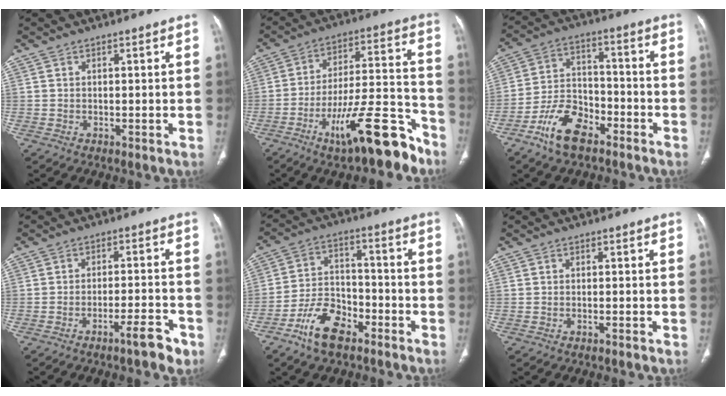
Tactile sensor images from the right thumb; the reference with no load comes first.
{"total": 18.4, "force": [-11.7, 4.9, 13.3], "torque": [-0.207, 0.082, -0.193]}
{"total": 11.3, "force": [-7.2, 5.9, 6.4], "torque": [-0.117, 0.046, -0.140]}
{"total": 5.9, "force": [-4.1, 1.2, 4.1], "torque": [-0.062, 0.030, -0.061]}
{"total": 10.7, "force": [-6.9, 5.6, 6.0], "torque": [-0.107, 0.044, -0.132]}
{"total": 1.0, "force": [-0.8, 0.2, 0.5], "torque": [-0.017, 0.005, -0.008]}